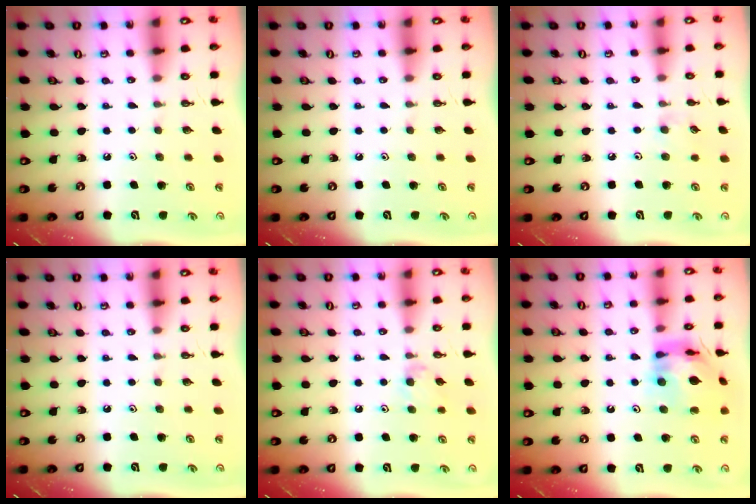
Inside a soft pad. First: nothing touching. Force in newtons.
{"total": 0.0}
{"total": 4.7, "press": 4.7, "slide": 0.8}
{"total": 0.0}
{"total": 5.5, "press": 5.4, "slide": 1.0}
{"total": 13.2, "press": 13.1, "slide": 1.7}